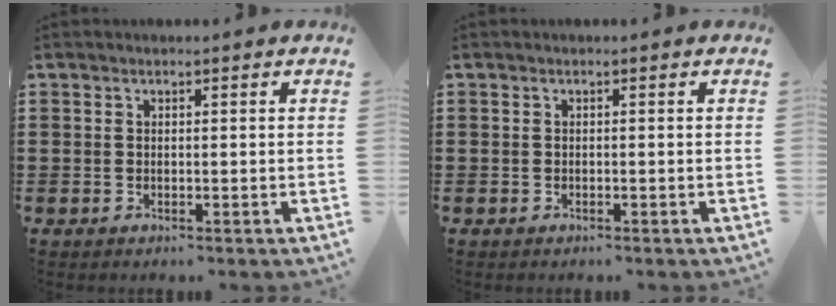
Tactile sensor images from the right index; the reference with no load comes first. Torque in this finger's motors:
{"motor_torque": [0.22, 0.20, -0.01, -0.01]}